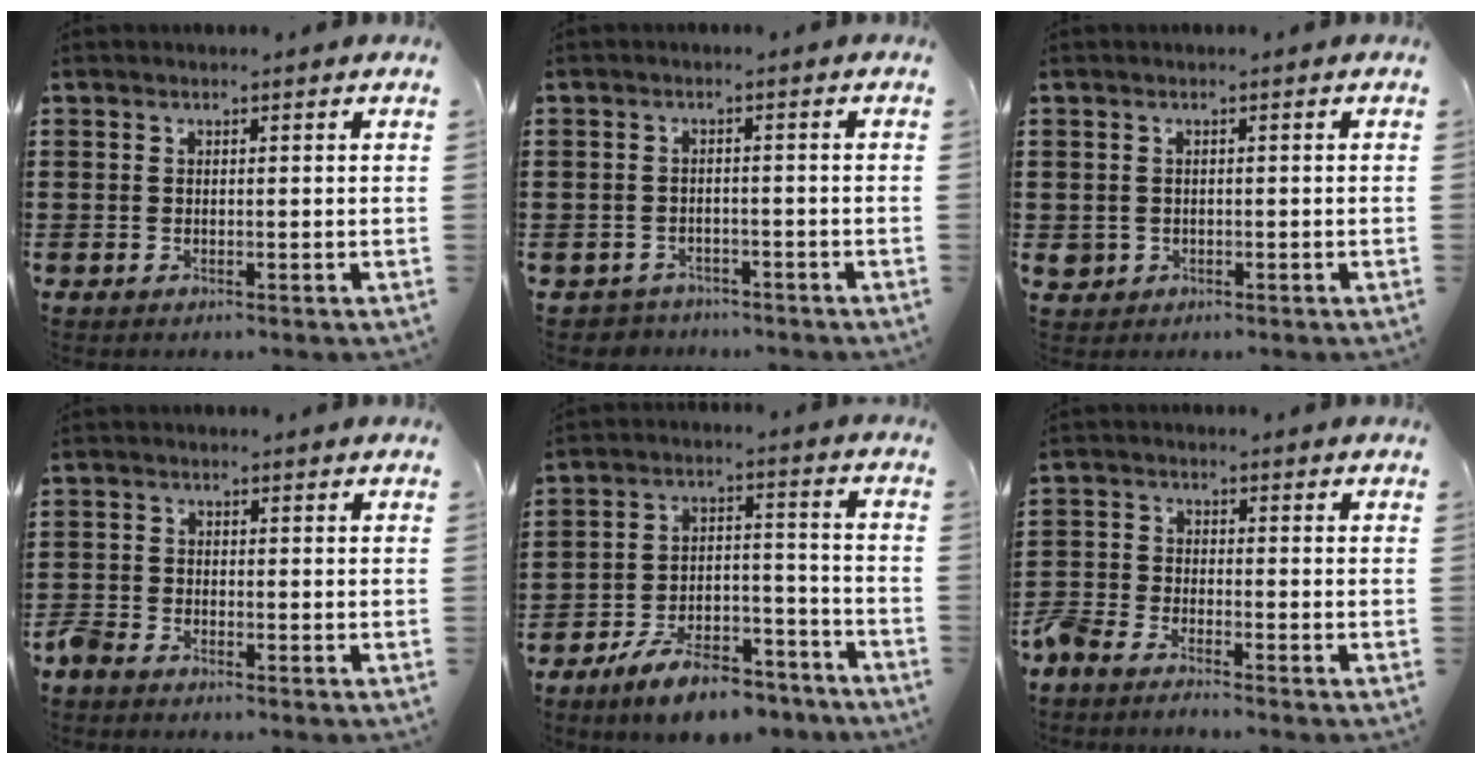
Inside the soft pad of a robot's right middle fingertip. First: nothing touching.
{"total": 2.1, "force": [-2.0, 0.5, -0.4], "torque": [-0.003, 0.000, -0.047]}
{"total": 1.0, "force": [-0.2, 1.0, 0.3], "torque": [-0.009, 0.005, -0.006]}
{"total": 2.3, "force": [-2.1, 0.7, 0.4], "torque": [-0.033, -0.004, -0.052]}
{"total": 9.1, "force": [-7.8, 2.4, 3.8], "torque": [-0.068, 0.029, -0.147]}
{"total": 3.9, "force": [-3.9, 0.5, 0.4], "torque": [-0.031, -0.005, -0.086]}